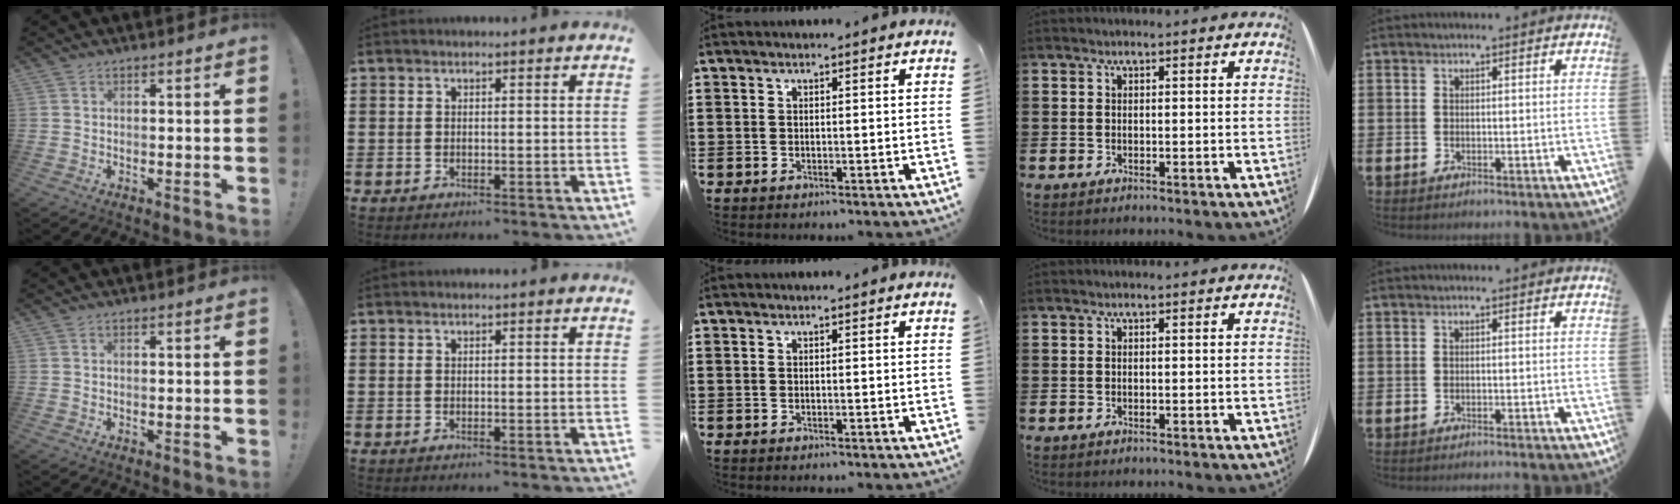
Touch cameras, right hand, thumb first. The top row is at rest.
{"little": {"total": 0.5, "force": [-0.5, -0.2, 0.0], "torque": [0.002, -0.001, -0.011]}}